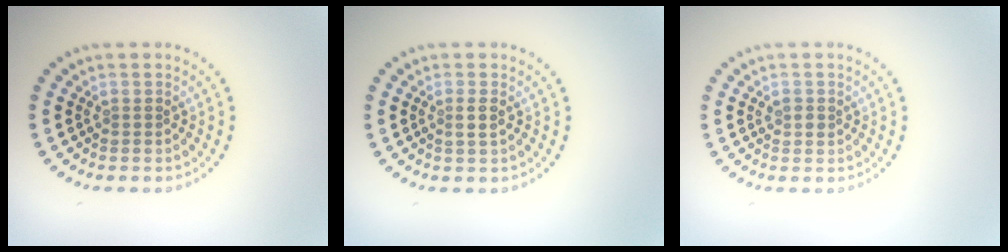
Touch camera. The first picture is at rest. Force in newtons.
{"total": 1.2, "press": 1.1, "slide": 0.5}
{"total": 1.1, "press": 1.1, "slide": 0.2}